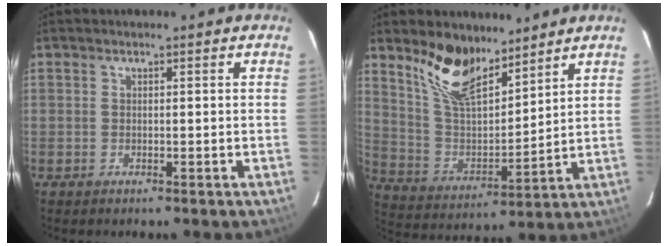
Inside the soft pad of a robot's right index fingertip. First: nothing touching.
{"total": 13.3, "force": [9.9, 5.1, 7.2], "torque": [-0.145, 0.001, 0.197]}